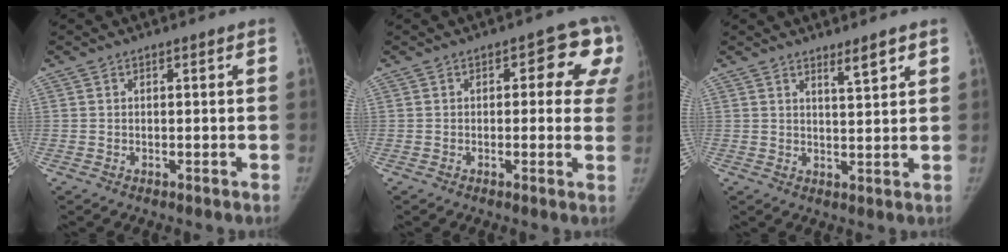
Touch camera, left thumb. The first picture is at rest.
{"total": 9.2, "force": [2.6, 4.8, 7.4], "torque": [-0.031, 0.004, 0.017]}
{"total": 3.5, "force": [2.6, 0.4, 2.3], "torque": [-0.033, -0.024, 0.043]}